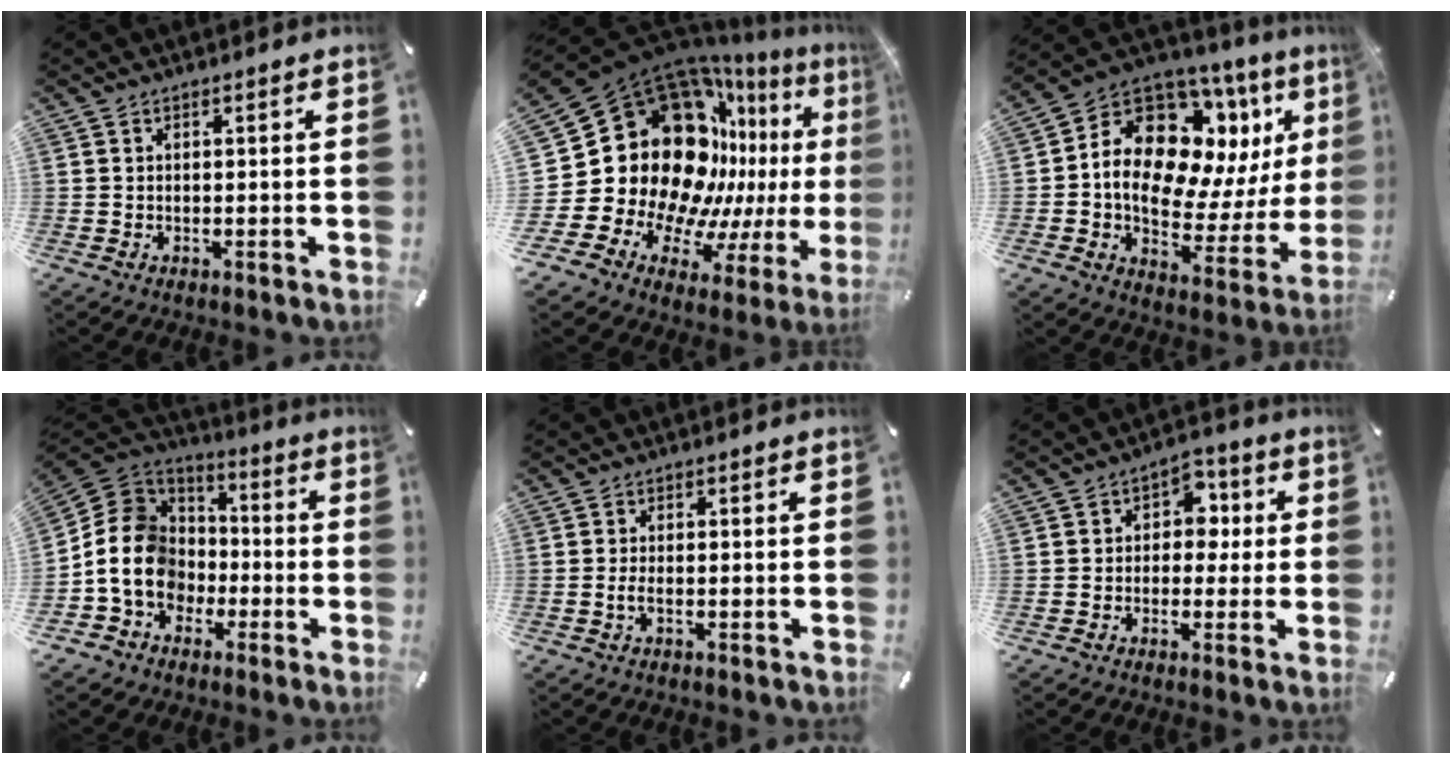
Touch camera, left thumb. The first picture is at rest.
{"total": 31.0, "force": [4.7, 23.2, 20.0], "torque": [-0.353, -0.112, 0.155]}
{"total": 16.1, "force": [5.4, 11.4, 10.0], "torque": [-0.165, -0.060, 0.094]}
{"total": 15.4, "force": [-4.0, 13.3, 6.6], "torque": [-0.143, 0.030, -0.074]}
{"total": 2.0, "force": [-0.6, 0.6, 1.8], "torque": [-0.032, 0.001, -0.011]}
{"total": 6.5, "force": [-0.3, 5.3, 3.7], "torque": [-0.046, 0.011, -0.011]}